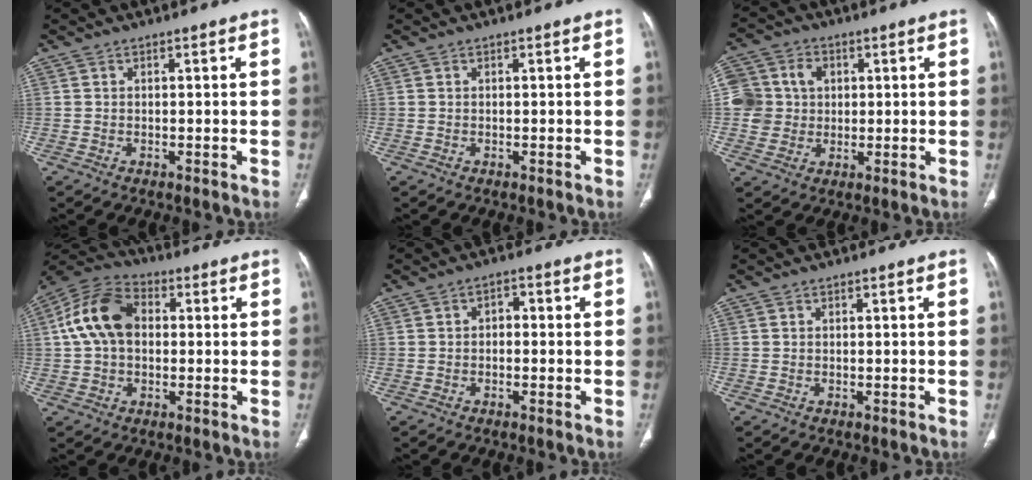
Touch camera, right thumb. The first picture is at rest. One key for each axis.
{"total": 0.0}
{"total": 10.5, "fx": 1.6, "fy": 9.7, "fz": 3.6, "tx": -0.060, "ty": 0.019, "tz": 0.033}
{"total": 12.7, "fx": 1.5, "fy": 8.8, "fz": 9.0, "tx": -0.166, "ty": 0.030, "tz": 0.016}
{"total": 2.2, "fx": -0.2, "fy": 1.5, "fz": 1.5, "tx": -0.014, "ty": 0.011, "tz": -0.010}
{"total": 0.0}